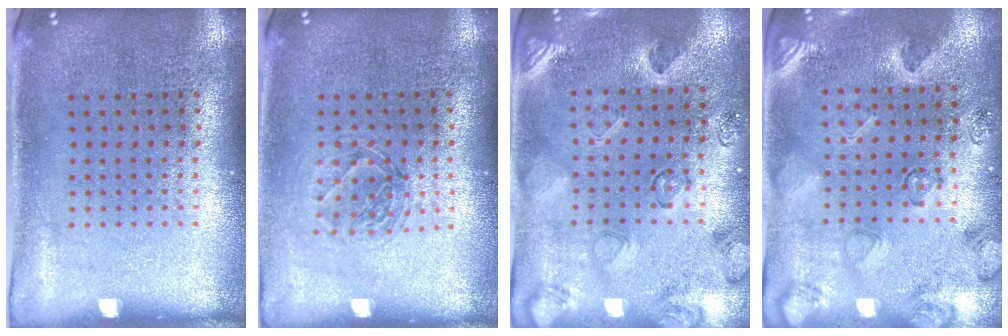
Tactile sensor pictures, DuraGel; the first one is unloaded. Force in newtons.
{"total": 1.2, "press": 1.1, "slide": 0.6}
{"total": 2.2, "press": 1.8, "slide": 1.3}
{"total": 2.3, "press": 1.9, "slide": 1.3}